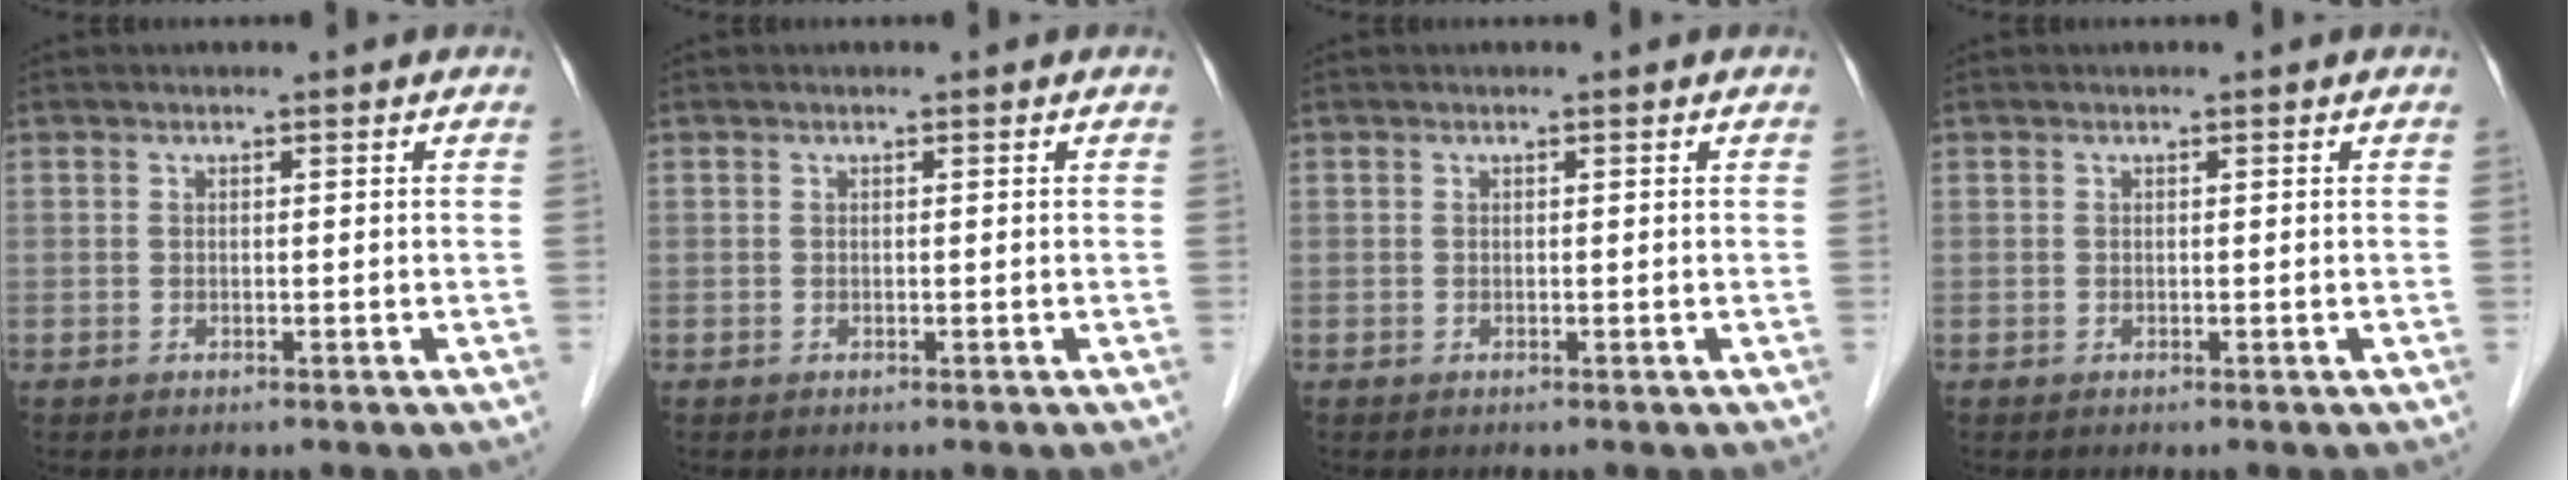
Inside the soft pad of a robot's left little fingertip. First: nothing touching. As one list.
[{"total": 0.0}, {"total": 0.0}, {"total": 0.0}]